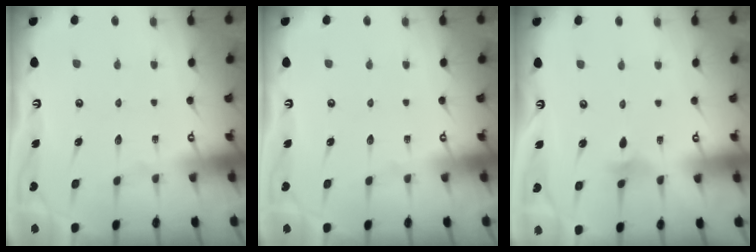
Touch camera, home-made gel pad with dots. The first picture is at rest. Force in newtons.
{"total": 0.0}
{"total": 2.4, "press": 2.3, "slide": 0.6}